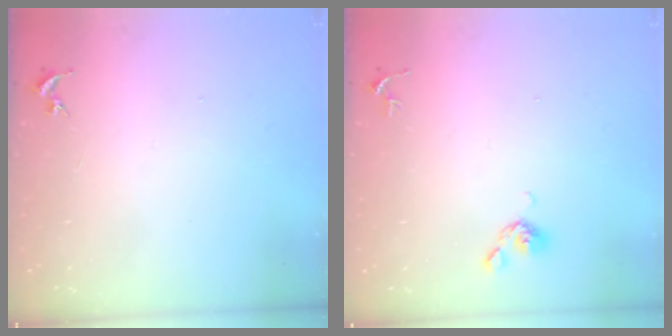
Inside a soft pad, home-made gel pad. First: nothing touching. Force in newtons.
{"total": 5.2, "press": 5.1, "slide": 0.9}